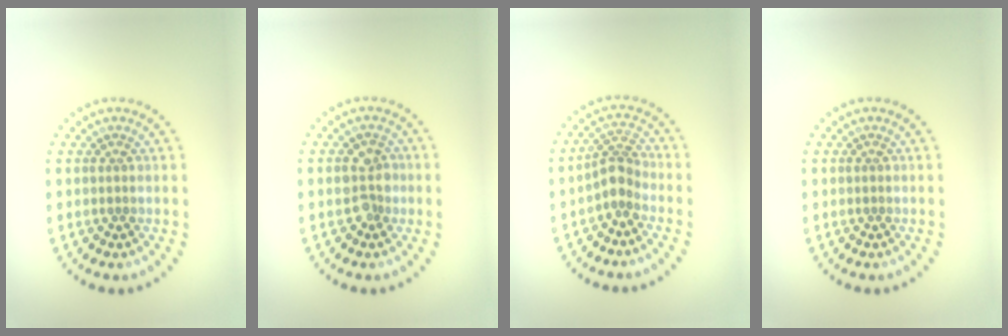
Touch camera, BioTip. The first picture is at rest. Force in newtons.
{"total": 2.4, "press": 2.4, "slide": 0.5}
{"total": 2.5, "press": 1.9, "slide": 1.7}
{"total": 0.0}